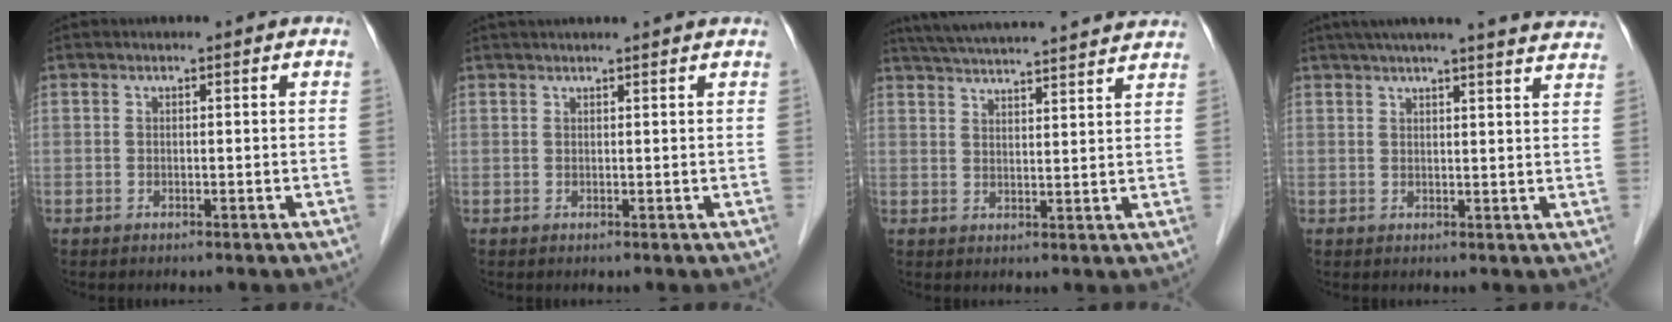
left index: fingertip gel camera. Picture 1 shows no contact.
{"total": 6.5, "force": [6.0, -0.2, 2.4], "torque": [-0.028, 0.033, 0.069]}
{"total": 20.1, "force": [18.7, 0.6, 7.4], "torque": [-0.126, 0.021, 0.255]}
{"total": 20.3, "force": [18.4, 0.6, 8.5], "torque": [-0.124, -0.002, 0.221]}